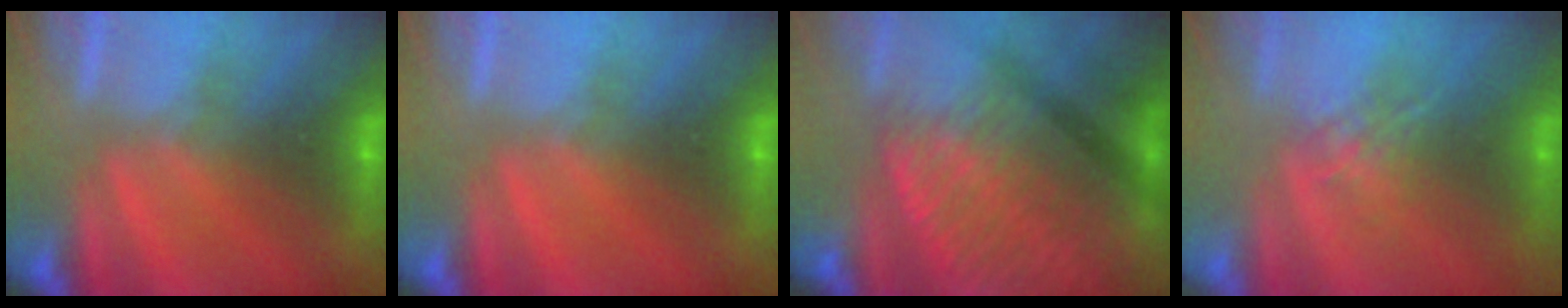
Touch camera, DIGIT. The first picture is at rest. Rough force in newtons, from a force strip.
{"total": 0.0}
{"total": 3.2}
{"total": 1.9}